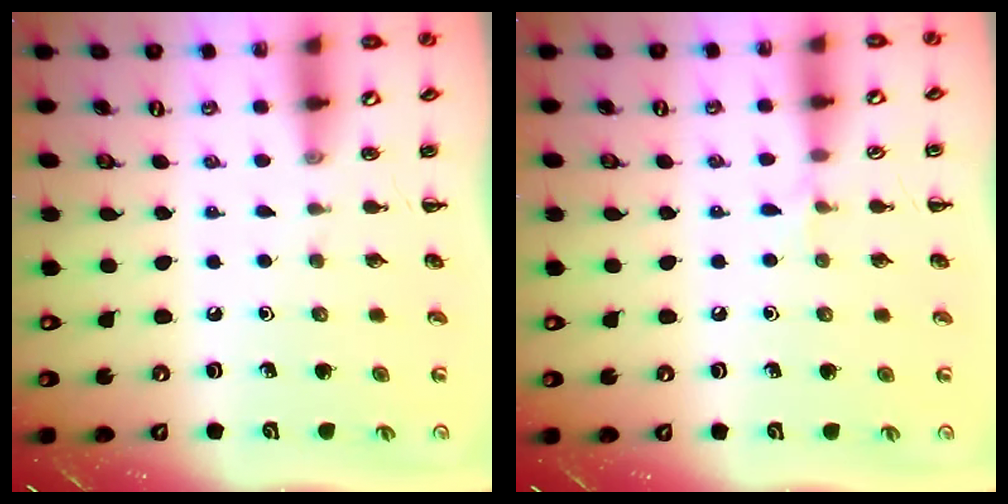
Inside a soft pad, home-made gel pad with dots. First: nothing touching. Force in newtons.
{"total": 3.9, "press": 3.6, "slide": 1.4}